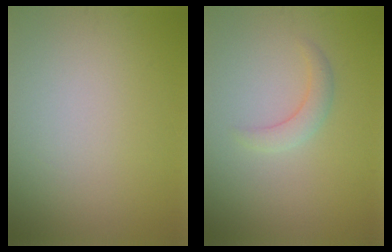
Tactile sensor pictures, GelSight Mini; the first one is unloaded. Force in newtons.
{"total": 1.9, "press": 1.9, "slide": 0.1}